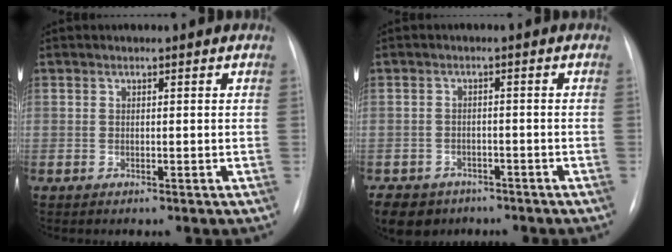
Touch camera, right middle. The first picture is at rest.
{"total": 6.9, "force": [-4.9, 4.6, 1.3], "torque": [-0.024, 0.003, -0.073]}